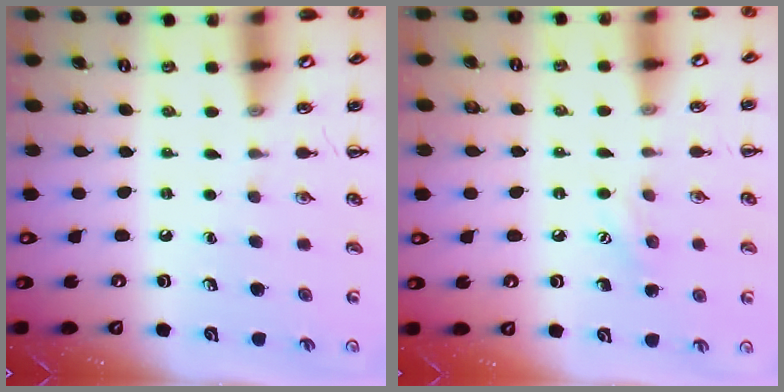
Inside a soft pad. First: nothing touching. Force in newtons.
{"total": 6.2, "press": 6.0, "slide": 1.5}